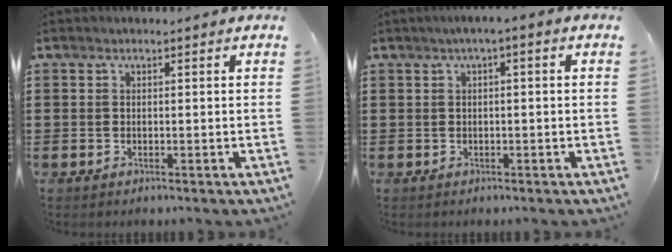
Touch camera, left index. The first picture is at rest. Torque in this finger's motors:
{"motor_torque": [0.57, -0.47, 0.33, 0.11]}